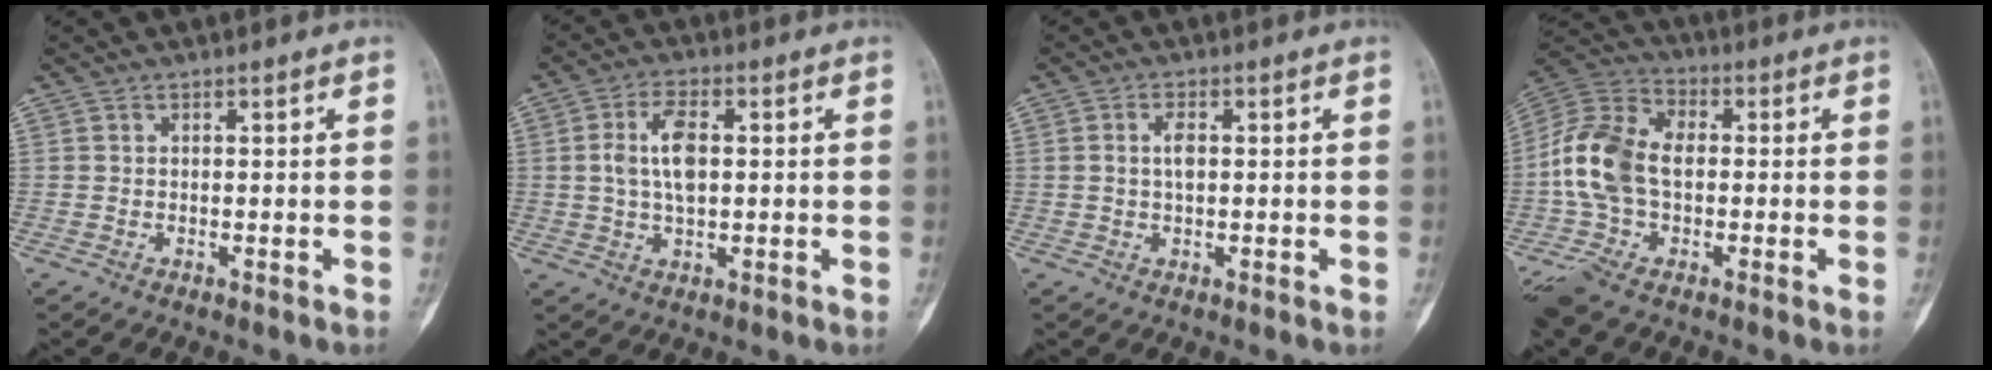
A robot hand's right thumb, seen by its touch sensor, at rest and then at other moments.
{"total": 7.5, "force": [0.8, 3.8, 6.5], "torque": [-0.124, 0.007, 0.013]}
{"total": 2.8, "force": [0.3, 1.4, 2.4], "torque": [-0.046, 0.000, 0.001]}
{"total": 16.3, "force": [-1.6, 9.8, 12.9], "torque": [-0.271, 0.025, -0.035]}